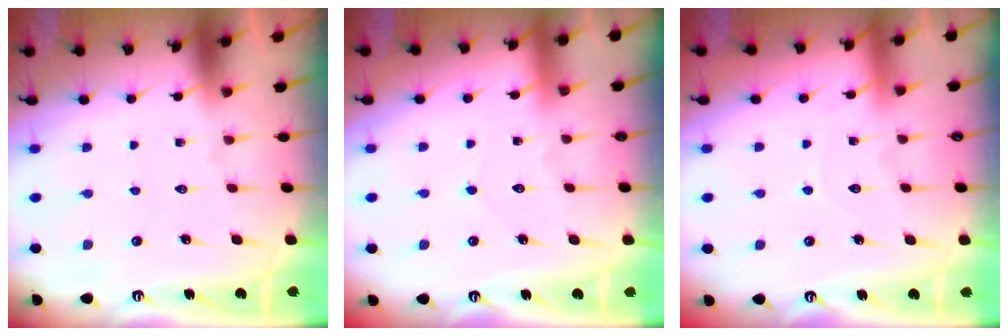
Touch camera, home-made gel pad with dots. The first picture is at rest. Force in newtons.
{"total": 4.6, "press": 4.5, "slide": 0.6}
{"total": 5.4, "press": 5.3, "slide": 0.5}